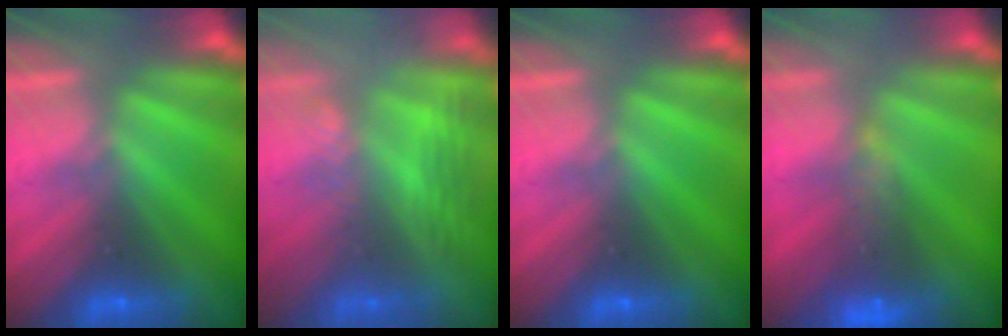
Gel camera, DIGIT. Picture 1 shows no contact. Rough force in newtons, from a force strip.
{"total": 3.0}
{"total": 0.0}
{"total": 7.3}